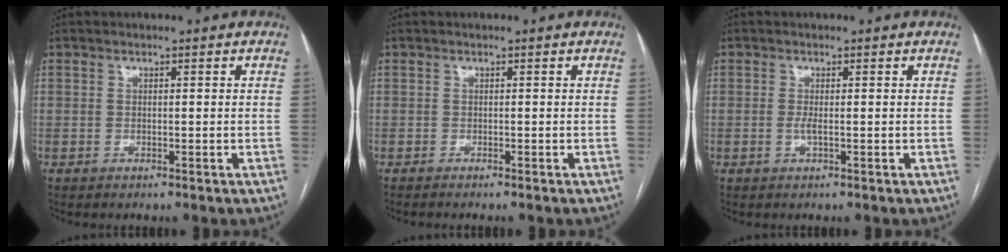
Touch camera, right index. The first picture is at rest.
{"total": 1.7, "force": [-1.5, -0.1, 0.9], "torque": [-0.010, 0.001, -0.019]}
{"total": 1.2, "force": [-0.2, 0.0, 1.2], "torque": [-0.027, -0.002, -0.005]}